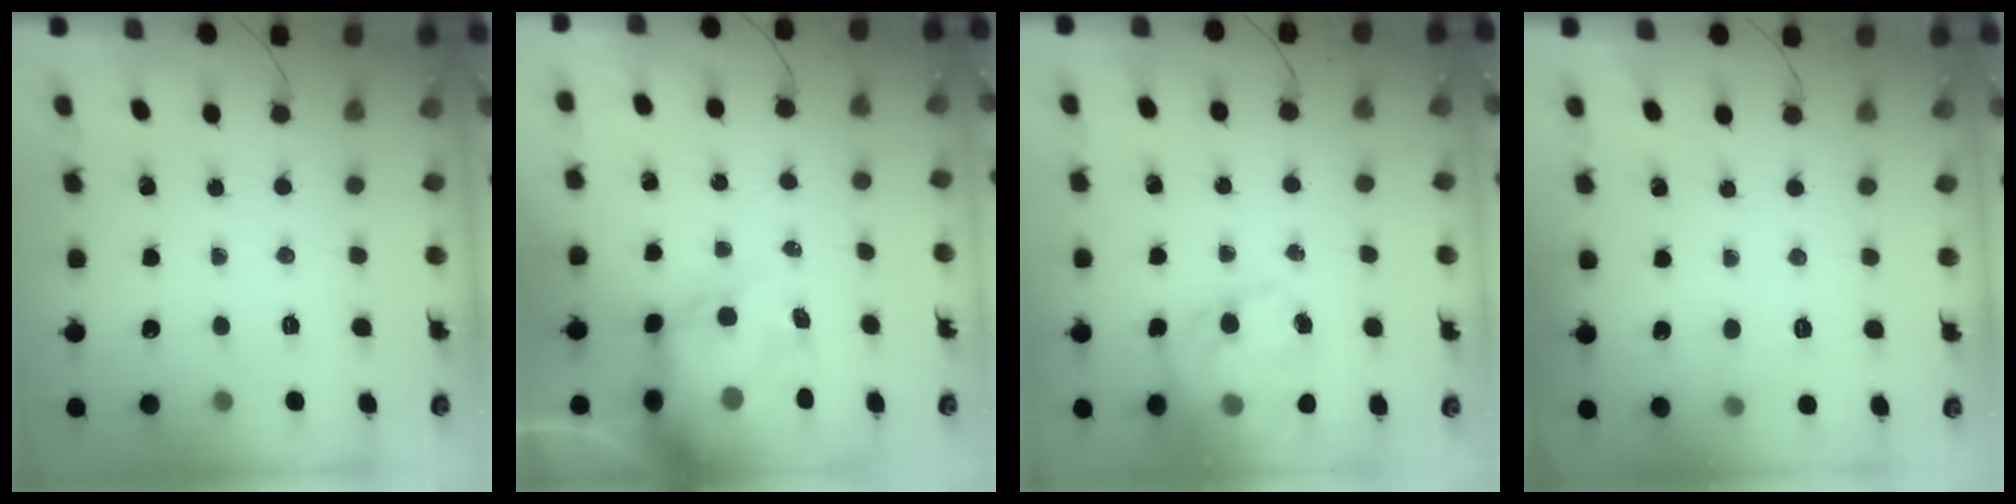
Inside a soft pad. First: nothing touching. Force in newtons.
{"total": 11.7, "press": 11.3, "slide": 3.2}
{"total": 17.3, "press": 16.8, "slide": 4.3}
{"total": 5.3, "press": 5.2, "slide": 1.3}